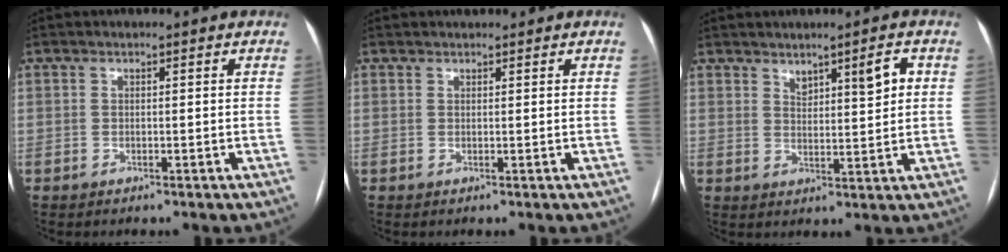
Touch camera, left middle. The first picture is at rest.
{"total": 1.3, "force": [1.1, 0.6, 0.3], "torque": [-0.004, 0.012, 0.017]}
{"total": 4.7, "force": [2.3, 1.1, 3.9], "torque": [-0.060, 0.004, 0.041]}